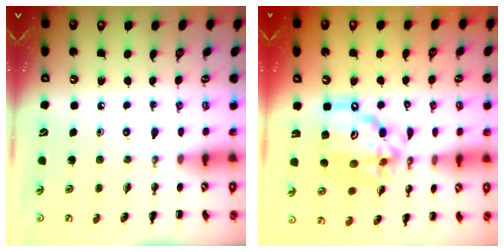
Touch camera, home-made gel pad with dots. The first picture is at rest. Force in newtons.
{"total": 15.1, "press": 14.5, "slide": 4.2}